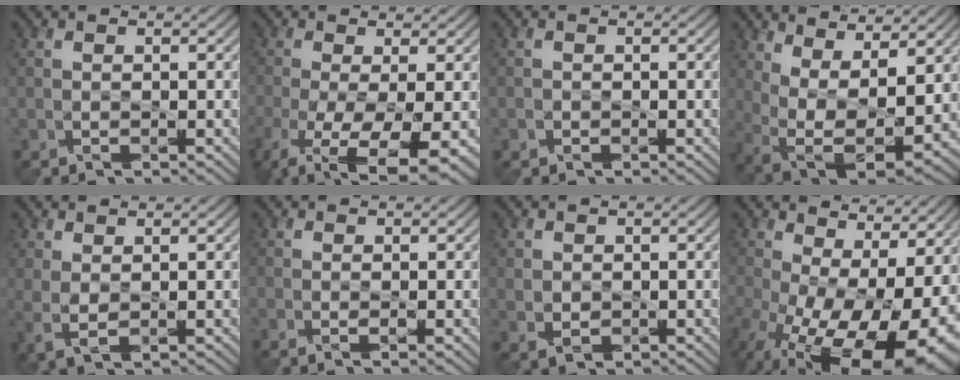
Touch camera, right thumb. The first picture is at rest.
{"total": 10.5, "force": [-4.3, 3.7, 8.8], "torque": [-0.184, -0.032, -0.066]}
{"total": 0.6, "force": [-0.4, 0.5, 0.0], "torque": [0.002, -0.004, -0.007]}
{"total": 9.9, "force": [3.8, 4.2, 8.1], "torque": [-0.168, -0.010, 0.078]}
{"total": 2.7, "force": [0.8, 1.1, 2.3], "torque": [-0.065, -0.004, 0.016]}
{"total": 0.8, "force": [-0.1, 0.0, 0.8], "torque": [-0.017, -0.003, -0.005]}
{"total": 1.8, "force": [0.3, 1.5, 0.9], "torque": [-0.027, -0.006, 0.011]}
{"total": 19.0, "force": [-3.3, 11.0, 15.2], "torque": [-0.258, -0.067, -0.007]}